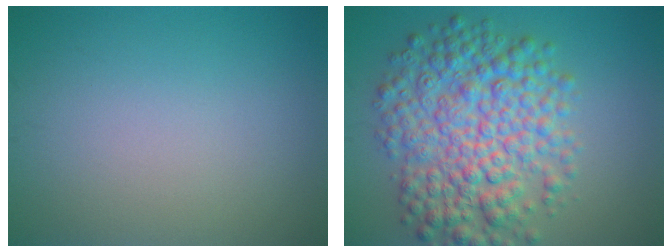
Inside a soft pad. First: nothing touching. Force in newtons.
{"total": 8.8, "press": 8.8, "slide": 0.1}